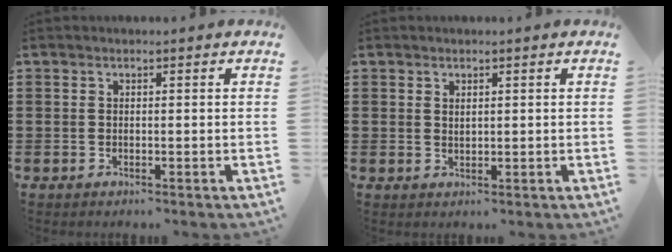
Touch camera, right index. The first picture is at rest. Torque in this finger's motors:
{"motor_torque": [-0.43, 0.69, -0.01, -0.01]}